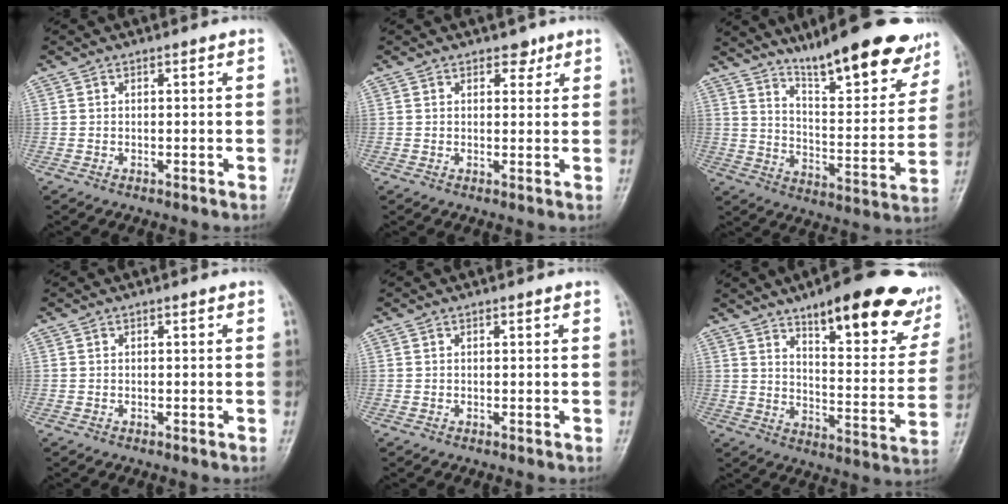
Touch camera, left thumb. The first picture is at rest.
{"total": 2.4, "force": [1.6, 1.5, 1.0], "torque": [0.005, -0.008, 0.020]}
{"total": 21.1, "force": [15.1, 5.2, 13.7], "torque": [-0.156, -0.080, 0.231]}
{"total": 0.0}
{"total": 0.0}
{"total": 24.6, "force": [15.7, 7.6, 17.3], "torque": [-0.186, -0.063, 0.214]}